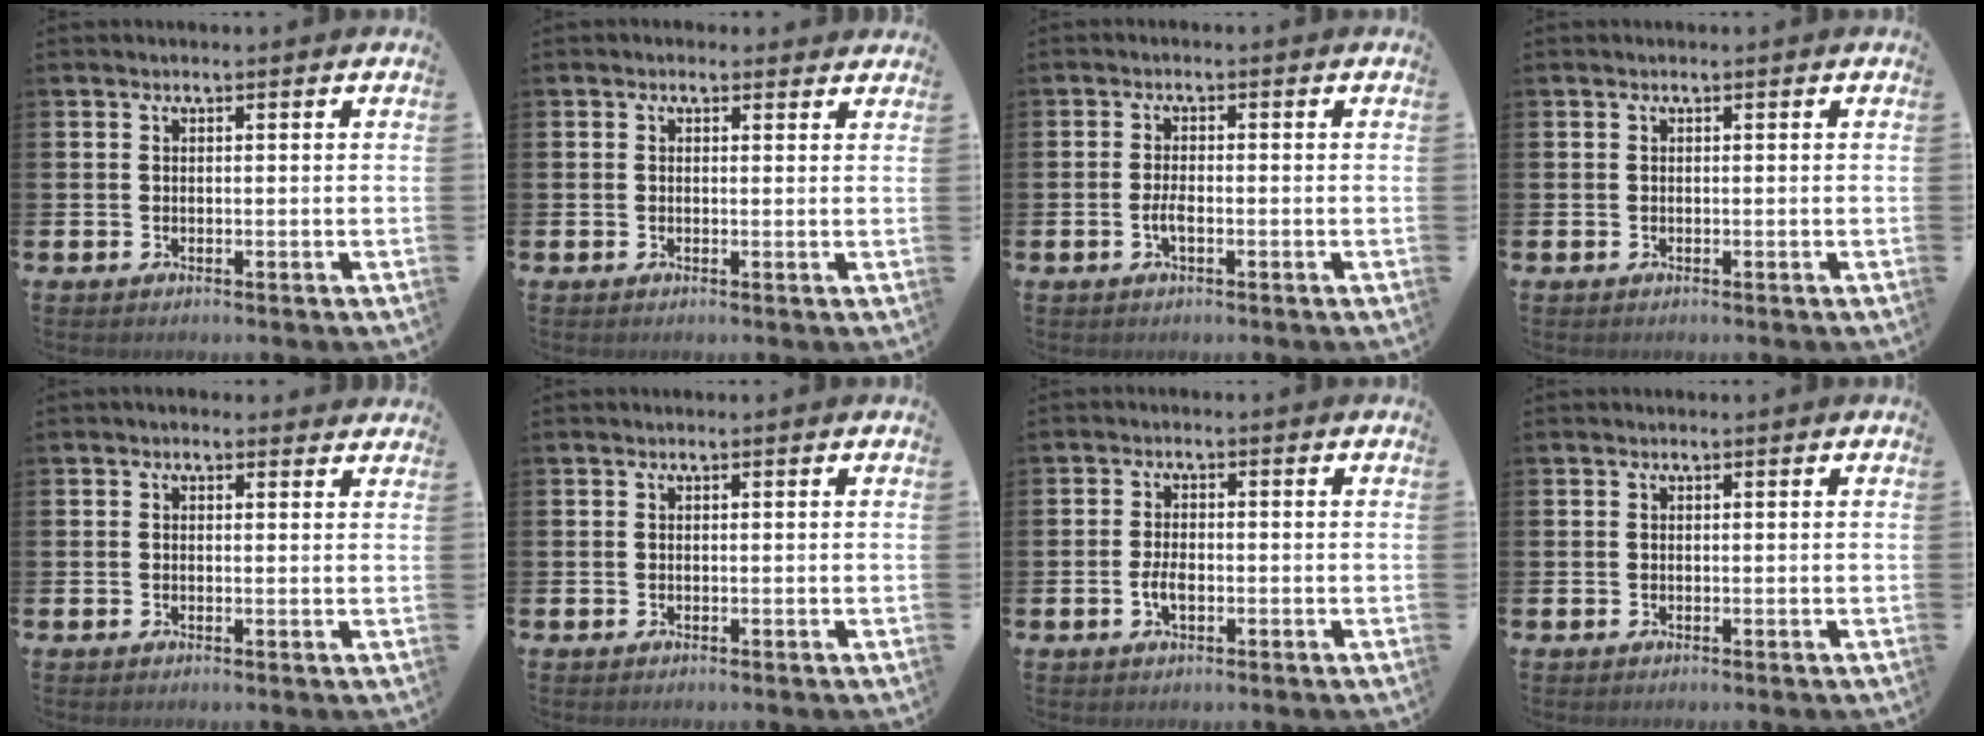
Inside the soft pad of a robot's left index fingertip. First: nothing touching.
{"total": 0.8, "force": [0.6, 0.5, 0.2], "torque": [0.005, 0.005, 0.008]}
{"total": 2.1, "force": [-0.7, 0.7, 1.8], "torque": [-0.028, -0.001, -0.015]}
{"total": 0.0}
{"total": 0.9, "force": [0.7, 0.5, 0.2], "torque": [-0.004, 0.008, 0.011]}
{"total": 0.0}
{"total": 2.8, "force": [-0.7, 1.3, 2.3], "torque": [-0.037, -0.001, -0.014]}
{"total": 0.0}